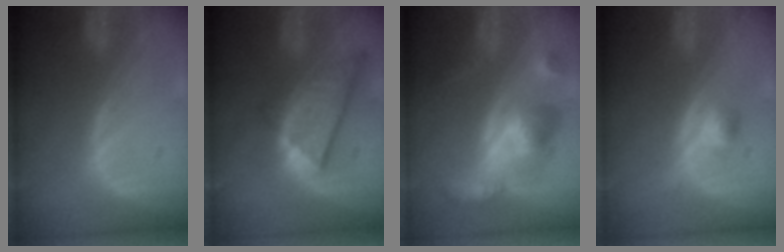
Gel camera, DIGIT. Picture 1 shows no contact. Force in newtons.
{"total": 9.0, "press": 7.8, "slide": 4.3}
{"total": 7.9, "press": 7.9, "slide": 0.6}
{"total": 2.6, "press": 2.4, "slide": 1.1}